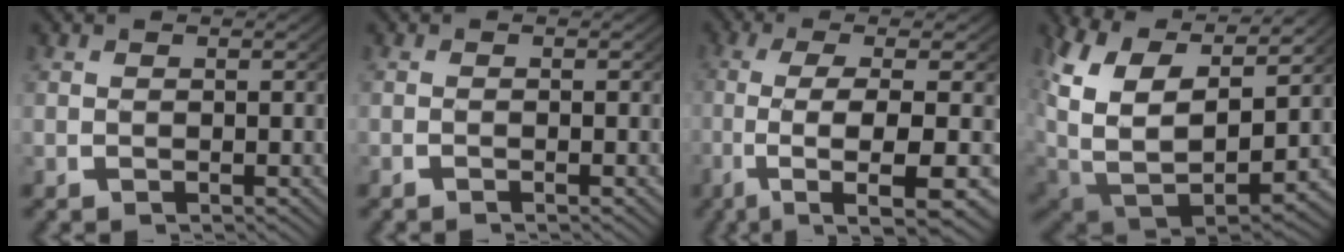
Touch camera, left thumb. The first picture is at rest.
{"total": 0.7, "force": [-0.5, -0.1, 0.5], "torque": [-0.008, 0.001, -0.010]}
{"total": 10.3, "force": [-2.1, 3.9, 9.3], "torque": [-0.190, -0.032, -0.012]}
{"total": 16.5, "force": [0.5, 12.2, 11.1], "torque": [-0.269, -0.077, 0.033]}